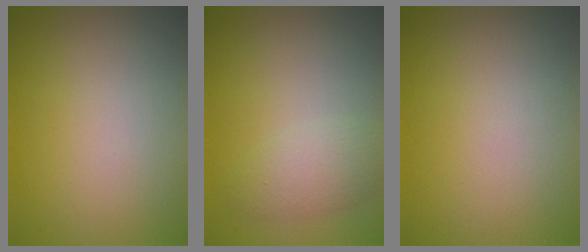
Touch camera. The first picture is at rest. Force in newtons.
{"total": 2.6, "press": 2.6, "slide": 0.1}
{"total": 0.0}